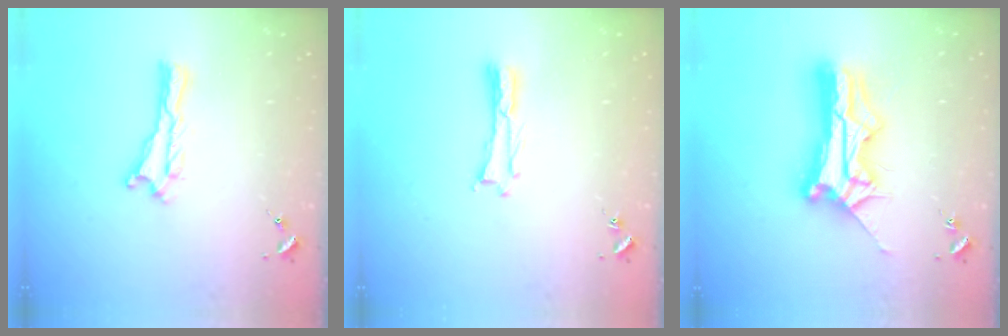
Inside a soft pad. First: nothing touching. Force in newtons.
{"total": 0.0}
{"total": 13.0, "press": 12.9, "slide": 1.2}